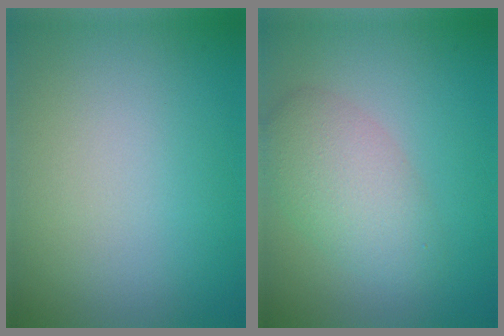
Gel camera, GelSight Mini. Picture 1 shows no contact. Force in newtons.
{"total": 4.2, "press": 4.2, "slide": 0.2}